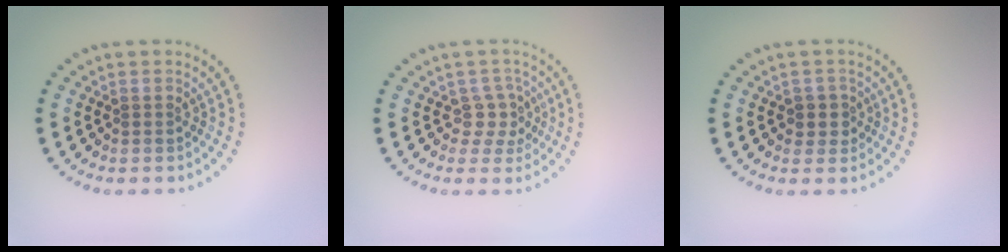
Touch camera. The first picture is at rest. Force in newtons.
{"total": 2.2, "press": 1.7, "slide": 1.4}
{"total": 1.9, "press": 1.7, "slide": 0.9}